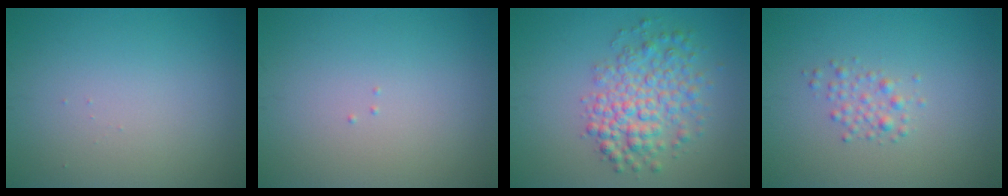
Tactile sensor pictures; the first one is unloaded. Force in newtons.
{"total": 0.0}
{"total": 5.1, "press": 5.1, "slide": 0.2}
{"total": 1.5, "press": 1.5, "slide": 0.0}